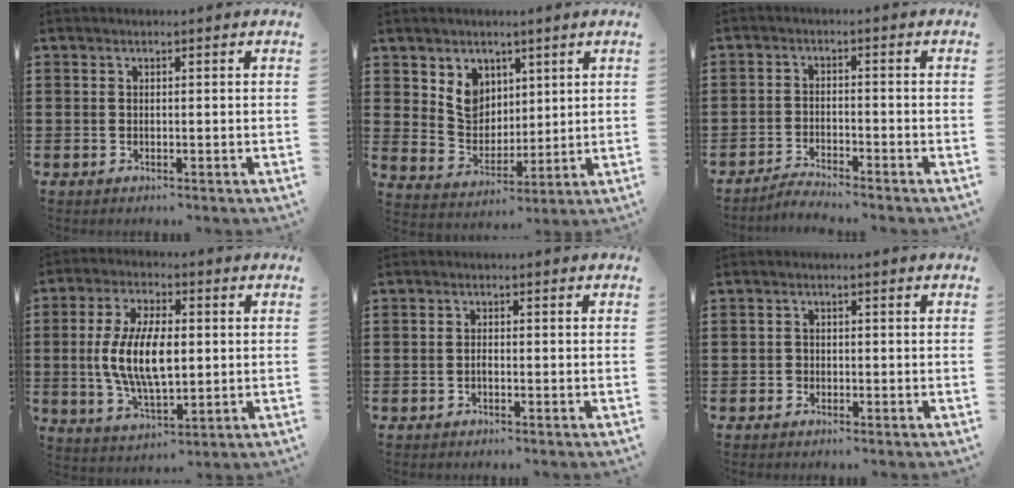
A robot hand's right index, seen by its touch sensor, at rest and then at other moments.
{"total": 6.3, "force": [3.5, 5.0, 1.4], "torque": [-0.050, 0.000, 0.066]}
{"total": 2.7, "force": [-2.7, -0.1, 0.2], "torque": [-0.008, 0.003, -0.056]}
{"total": 10.2, "force": [0.1, 4.6, 9.1], "torque": [-0.200, 0.002, -0.005]}
{"total": 0.8, "force": [-0.3, 0.5, 0.6], "torque": [-0.014, -0.002, -0.006]}
{"total": 1.0, "force": [-0.4, 0.8, 0.2], "torque": [-0.006, 0.002, -0.010]}